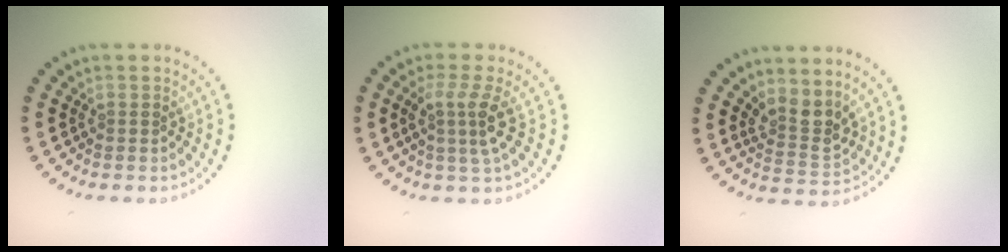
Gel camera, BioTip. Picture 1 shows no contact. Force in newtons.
{"total": 2.9, "press": 2.1, "slide": 2.0}
{"total": 2.7, "press": 2.1, "slide": 1.7}